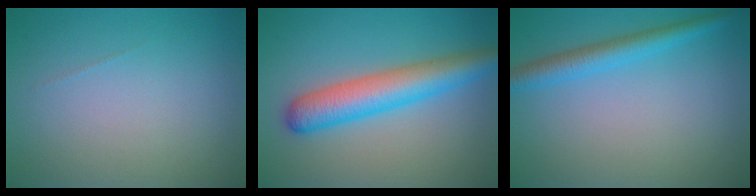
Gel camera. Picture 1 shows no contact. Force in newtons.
{"total": 6.1, "press": 6.1, "slide": 0.2}
{"total": 3.0, "press": 3.0, "slide": 0.0}